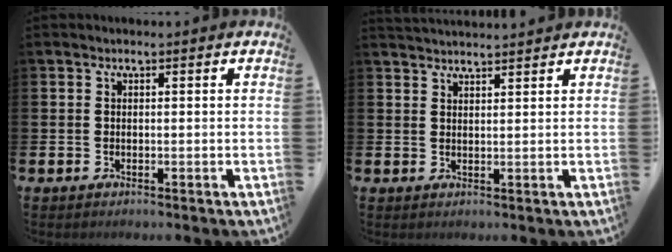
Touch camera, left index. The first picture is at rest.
{"total": 2.5, "force": [2.5, 0.2, 0.1], "torque": [-0.003, -0.013, 0.045]}